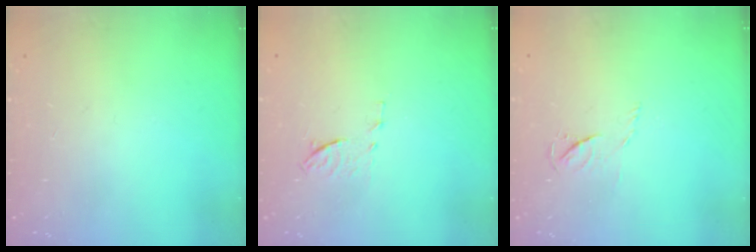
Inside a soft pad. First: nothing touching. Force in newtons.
{"total": 6.2, "press": 6.1, "slide": 1.0}
{"total": 3.9, "press": 3.9, "slide": 0.4}